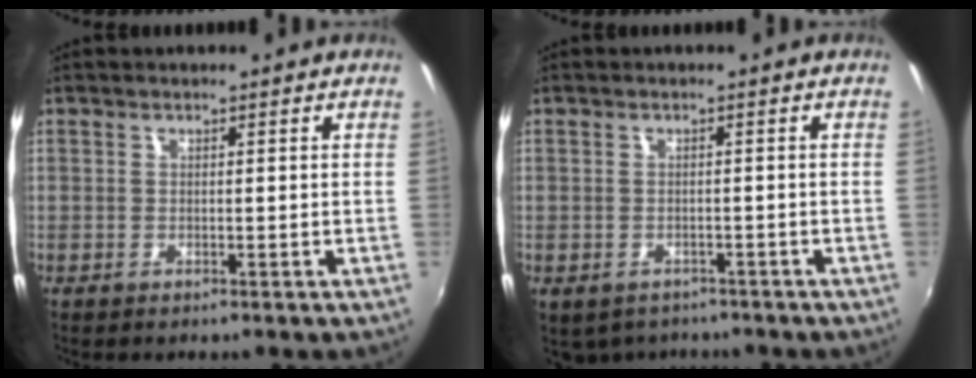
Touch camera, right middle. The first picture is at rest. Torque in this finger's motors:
{"motor_torque": [1.03, -1.12, 0.15, 0.08]}